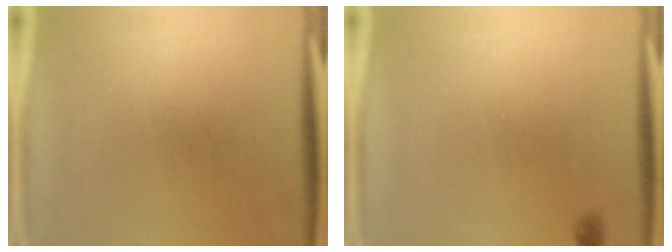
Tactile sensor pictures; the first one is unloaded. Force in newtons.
{"total": 0.7}